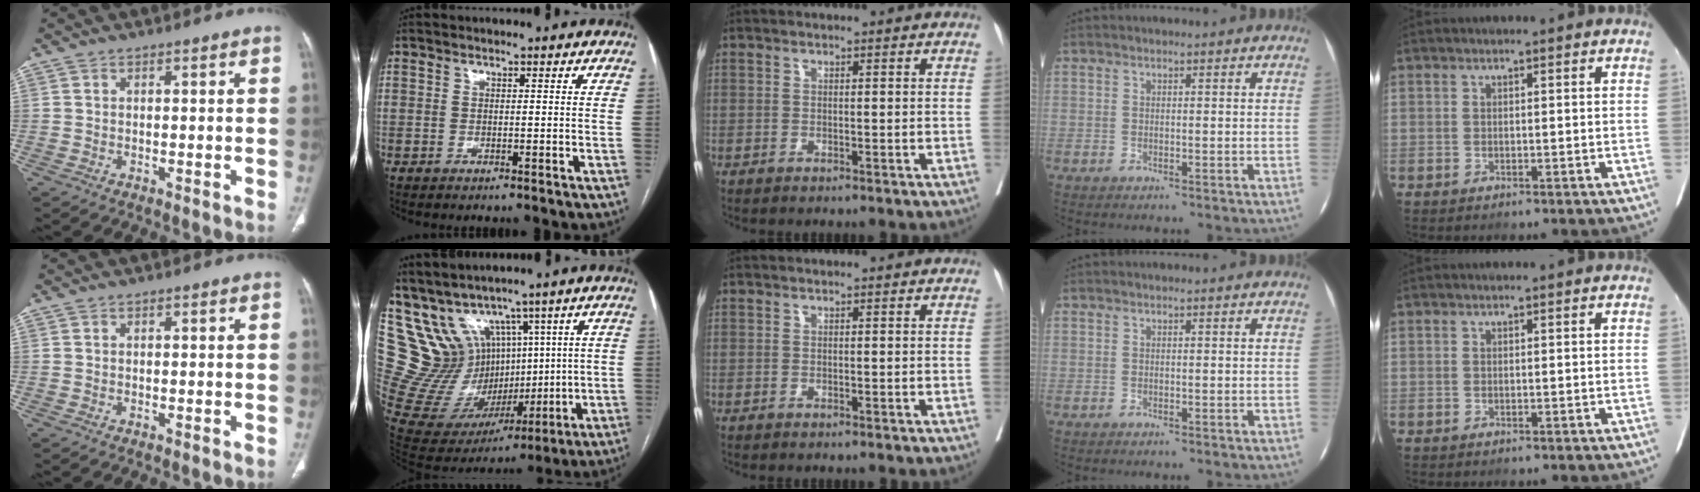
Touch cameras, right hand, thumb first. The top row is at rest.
{"index": {"total": 15.9, "force": [7.8, 12.3, 6.5], "torque": [-0.150, 0.068, 0.199]}}